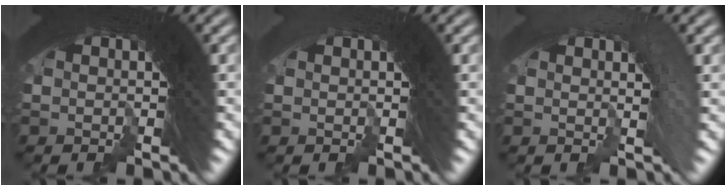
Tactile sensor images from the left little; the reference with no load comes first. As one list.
[{"total": 2.9, "force": [-2.0, -0.6, -1.9], "torque": [0.024, -0.012, -0.026]}, {"total": 2.6, "force": [-2.4, -0.3, -1.1], "torque": [0.026, -0.003, -0.035]}]